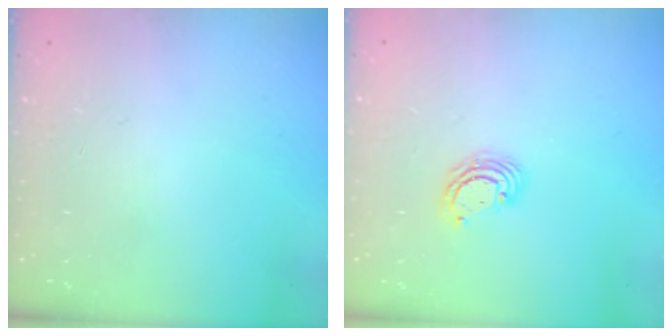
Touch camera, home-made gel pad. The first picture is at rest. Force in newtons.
{"total": 4.0, "press": 3.9, "slide": 0.3}